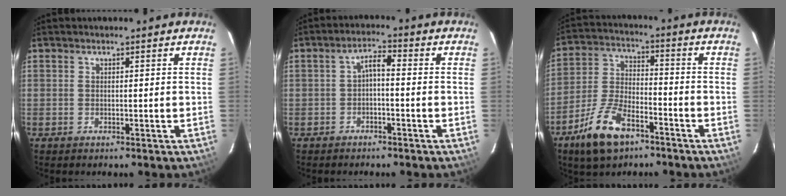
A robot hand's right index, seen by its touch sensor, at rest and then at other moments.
{"total": 3.0, "force": [-1.1, 1.1, 2.5], "torque": [-0.050, 0.012, -0.020]}
{"total": 12.5, "force": [-7.8, 5.7, 7.9], "torque": [-0.179, -0.003, -0.146]}